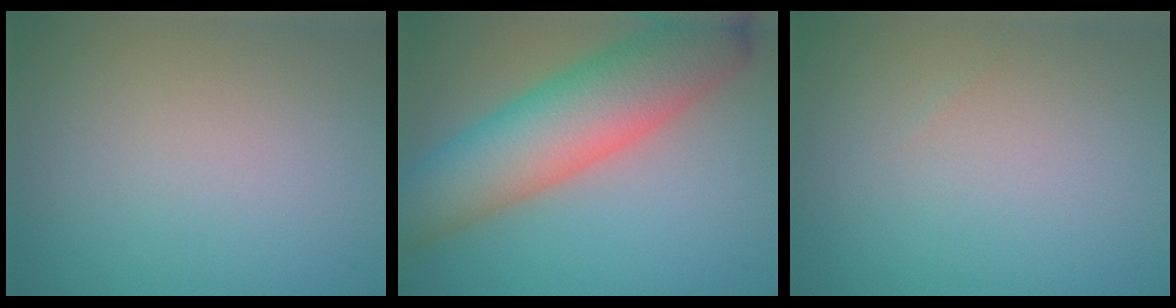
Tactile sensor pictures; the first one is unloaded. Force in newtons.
{"total": 11.2, "press": 11.2, "slide": 0.3}
{"total": 0.0}